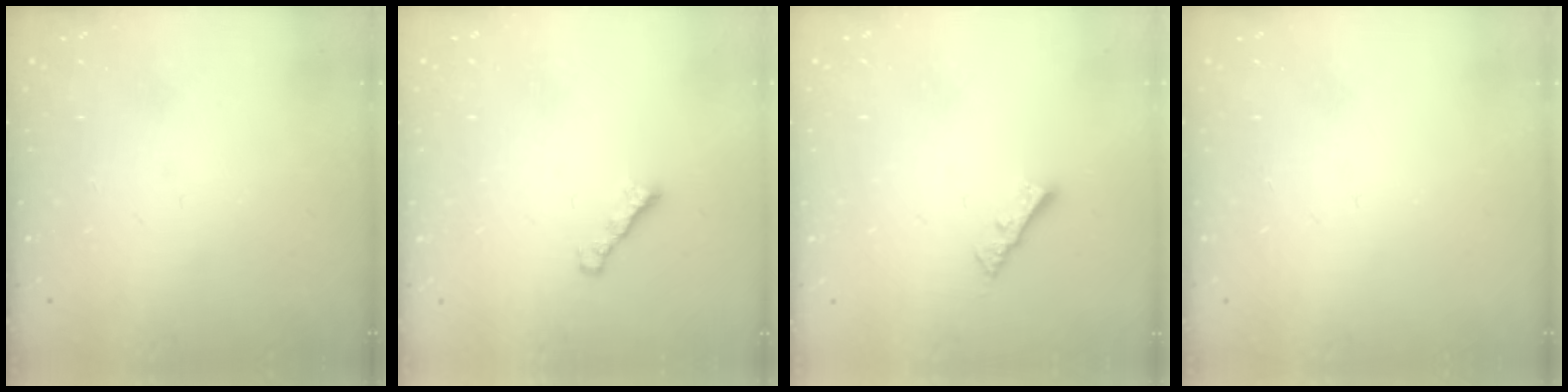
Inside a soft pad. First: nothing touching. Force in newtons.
{"total": 1.8, "press": 1.7, "slide": 0.6}
{"total": 4.2, "press": 4.2, "slide": 0.3}
{"total": 0.0}